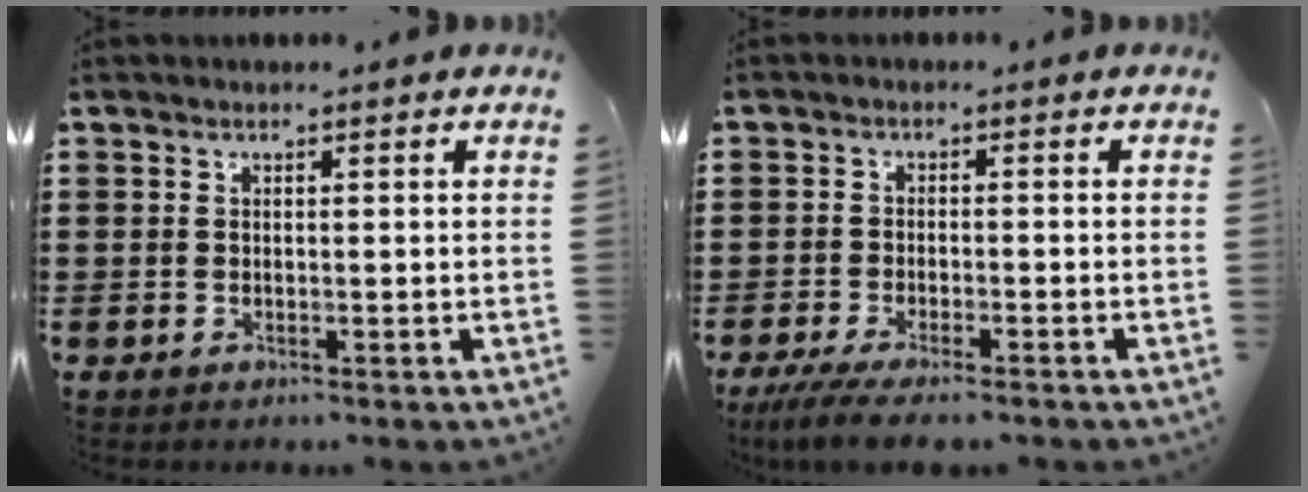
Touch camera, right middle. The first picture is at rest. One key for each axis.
{"total": 3.7, "fx": -3.2, "fy": 0.2, "fz": 1.9, "tx": -0.052, "ty": -0.011, "tz": -0.067}